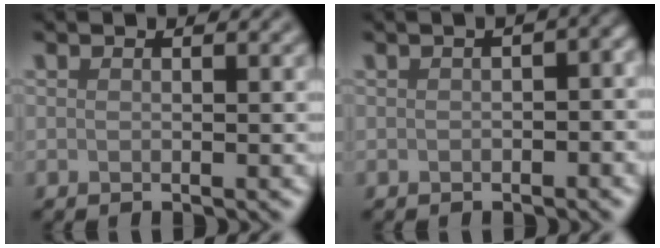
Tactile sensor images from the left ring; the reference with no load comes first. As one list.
[{"total": 3.0, "force": [0.1, 1.8, 2.4], "torque": [-0.012, 0.005, 0.004]}]